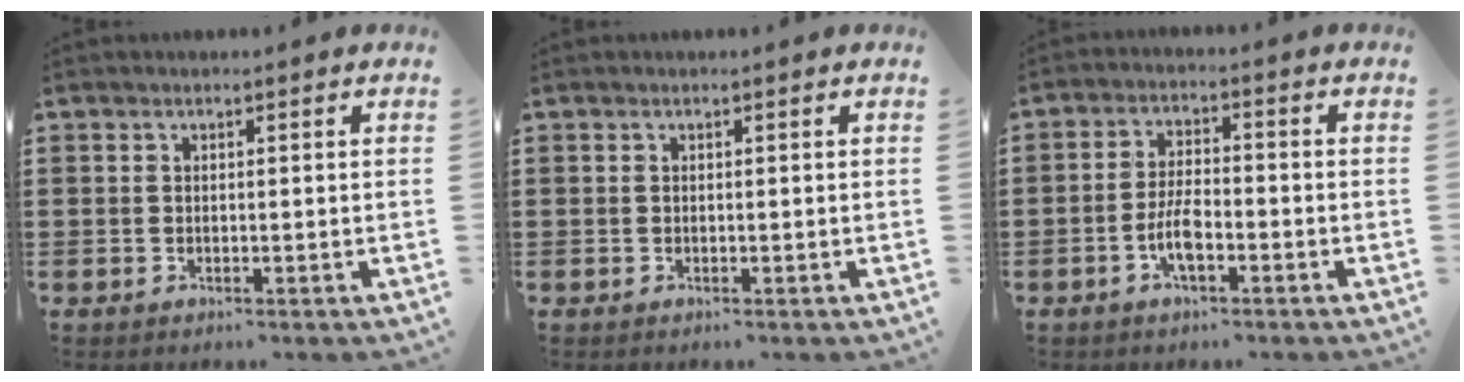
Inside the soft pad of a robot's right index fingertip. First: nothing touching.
{"total": 0.0}
{"total": 5.2, "force": [-2.0, 1.8, 4.4], "torque": [-0.103, 0.000, -0.044]}